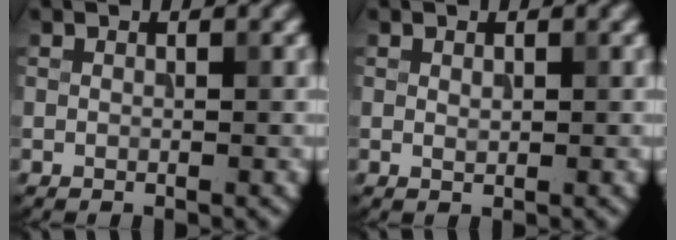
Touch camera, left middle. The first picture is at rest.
{"total": 0.5, "force": [0.1, 0.3, 0.4], "torque": [-0.010, 0.000, 0.005]}